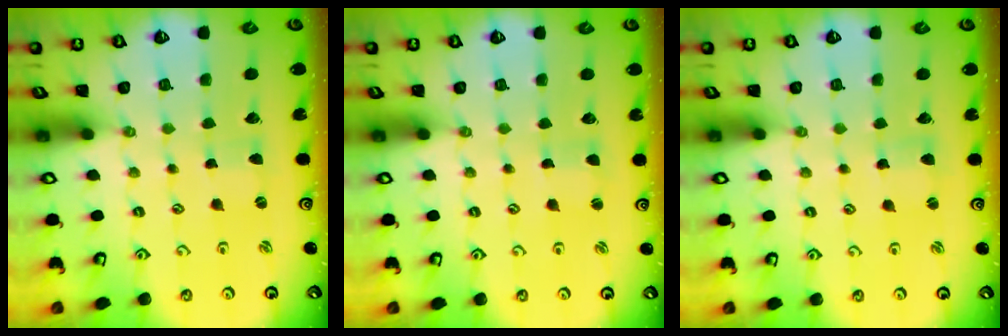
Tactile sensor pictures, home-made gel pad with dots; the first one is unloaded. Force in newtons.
{"total": 1.2, "press": 1.2, "slide": 0.0}
{"total": 2.2, "press": 2.1, "slide": 0.3}